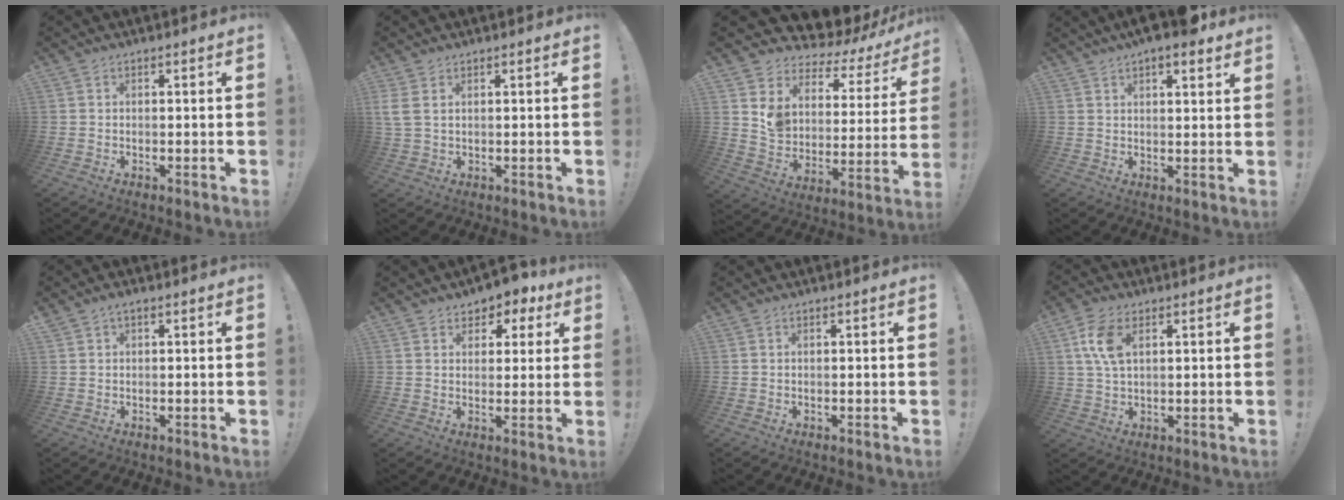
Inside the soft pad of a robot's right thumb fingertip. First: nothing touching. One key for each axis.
{"total": 4.0, "fx": 1.7, "fy": 2.4, "fz": 2.7, "tx": -0.058, "ty": -0.002, "tz": 0.035}
{"total": 8.0, "fx": 5.9, "fy": 4.3, "fz": 3.3, "tx": -0.067, "ty": -0.072, "tz": 0.097}
{"total": 6.7, "fx": 5.2, "fy": 1.5, "fz": 3.9, "tx": -0.054, "ty": -0.028, "tz": 0.088}
{"total": 1.6, "fx": 0.8, "fy": 0.9, "fz": 1.0, "tx": -0.023, "ty": 0.003, "tz": 0.017}
{"total": 4.9, "fx": 2.5, "fy": 3.9, "fz": 1.5, "tx": 0.001, "ty": -0.025, "tz": 0.043}
{"total": 0.0}
{"total": 8.1, "fx": 2.9, "fy": 4.4, "fz": 6.2, "tx": -0.122, "ty": -0.002, "tz": 0.053}